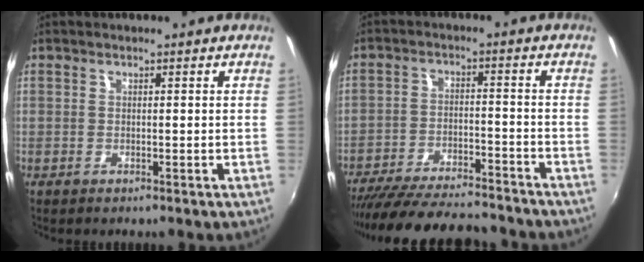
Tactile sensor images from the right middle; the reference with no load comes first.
{"total": 20.6, "force": [-18.1, 4.2, 8.8], "torque": [-0.174, -0.027, -0.266]}